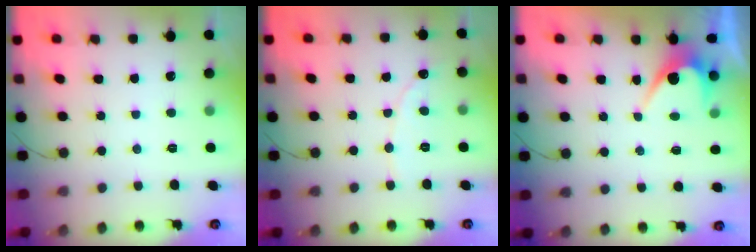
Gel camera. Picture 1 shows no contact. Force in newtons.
{"total": 2.3, "press": 2.3, "slide": 0.2}
{"total": 4.7, "press": 4.7, "slide": 0.3}